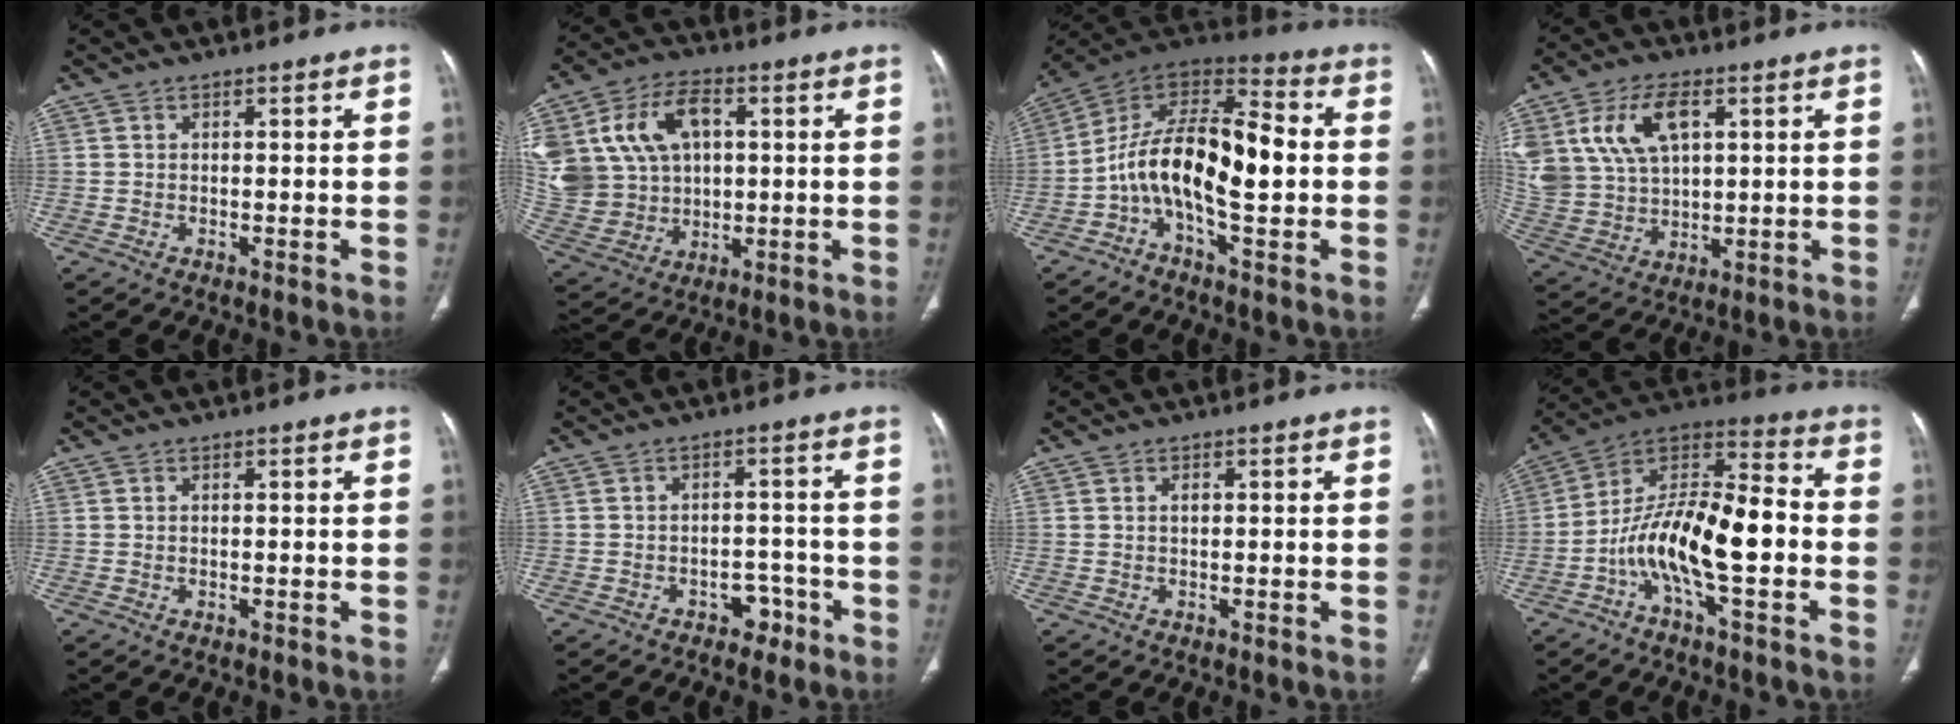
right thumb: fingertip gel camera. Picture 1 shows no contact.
{"total": 22.7, "force": [5.2, 17.1, 14.0], "torque": [-0.306, 0.028, 0.114]}
{"total": 17.2, "force": [-2.1, 7.6, 15.3], "torque": [-0.250, 0.050, -0.043]}
{"total": 16.5, "force": [6.0, 10.2, 11.4], "torque": [-0.234, -0.010, 0.127]}
{"total": 0.0}
{"total": 4.1, "force": [-2.5, 2.8, 1.4], "torque": [0.002, 0.029, -0.031]}
{"total": 0.9, "force": [0.2, 0.6, 0.7], "torque": [-0.010, 0.003, 0.003]}
{"total": 17.2, "force": [-4.5, 6.2, 15.4], "torque": [-0.270, 0.057, -0.083]}